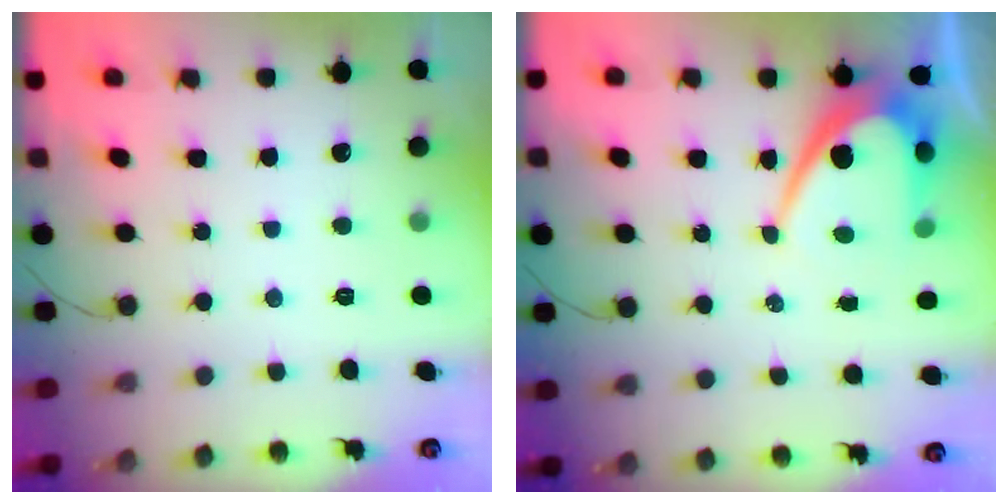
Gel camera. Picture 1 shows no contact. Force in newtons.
{"total": 10.3, "press": 10.3, "slide": 0.8}